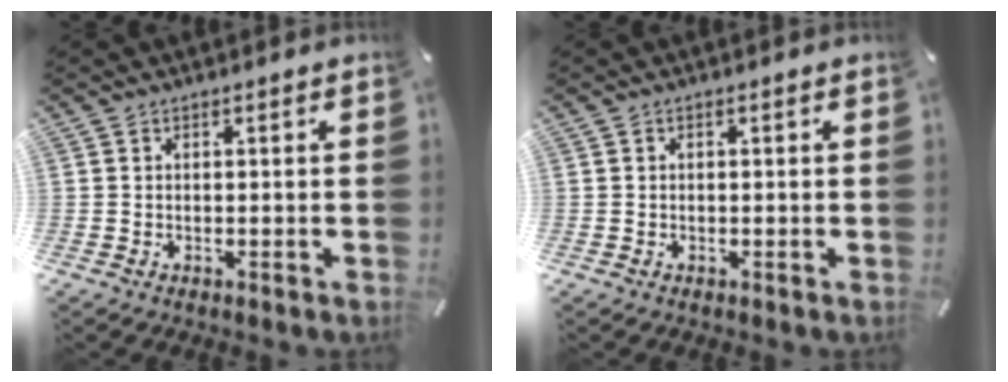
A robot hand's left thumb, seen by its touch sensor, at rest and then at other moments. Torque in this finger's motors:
{"motor_torque": [0.01, 0.10, 0.07, 0.02, 0.06]}